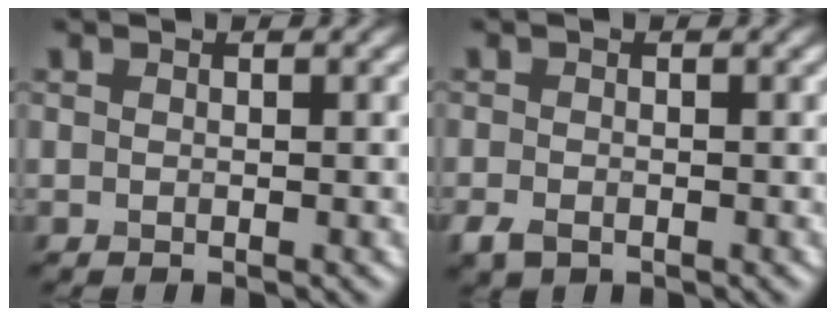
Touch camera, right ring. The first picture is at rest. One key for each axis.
{"total": 1.8, "fx": -1.0, "fy": 1.0, "fz": 1.0, "tx": -0.023, "ty": -0.006, "tz": -0.023}